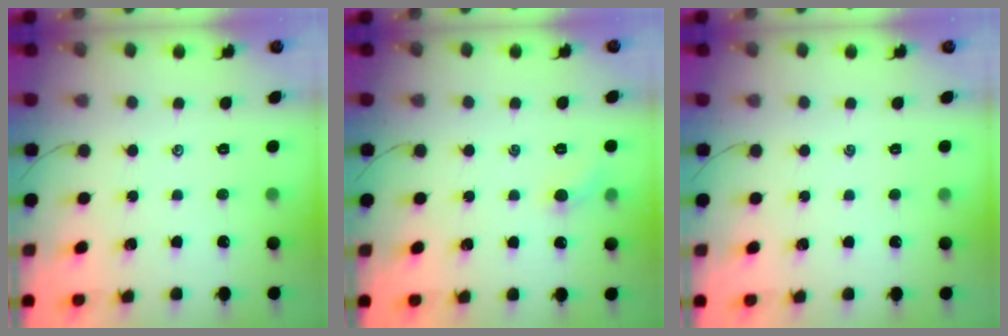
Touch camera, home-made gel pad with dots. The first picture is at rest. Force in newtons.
{"total": 4.1, "press": 3.9, "slide": 1.2}
{"total": 0.0}